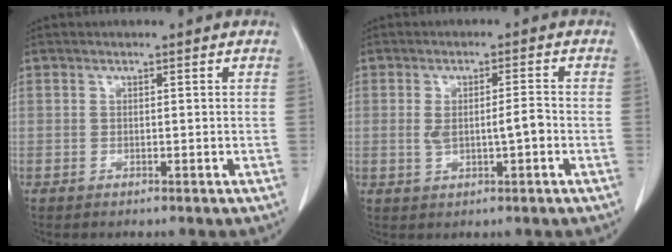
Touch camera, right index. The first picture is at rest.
{"total": 4.4, "force": [-0.5, 1.1, 4.3], "torque": [-0.079, 0.008, -0.001]}